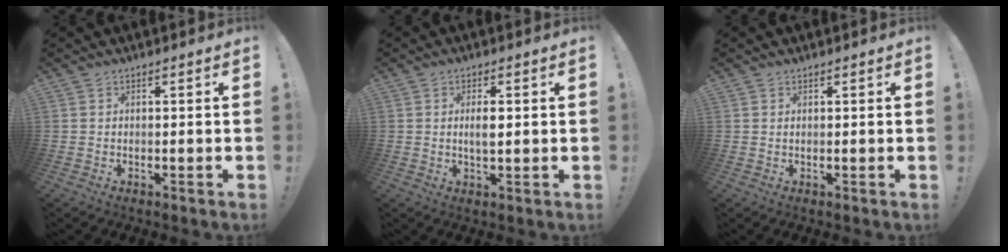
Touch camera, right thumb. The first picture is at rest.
{"total": 3.8, "force": [0.3, 1.5, 3.5], "torque": [-0.053, -0.003, 0.002]}
{"total": 0.6, "force": [0.5, 0.1, 0.2], "torque": [-0.001, -0.002, 0.009]}